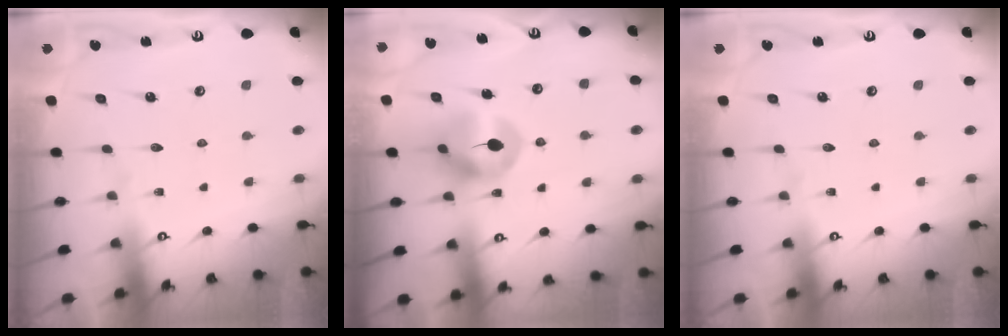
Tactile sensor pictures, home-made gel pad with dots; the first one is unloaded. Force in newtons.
{"total": 7.4, "press": 7.4, "slide": 0.3}
{"total": 0.0}